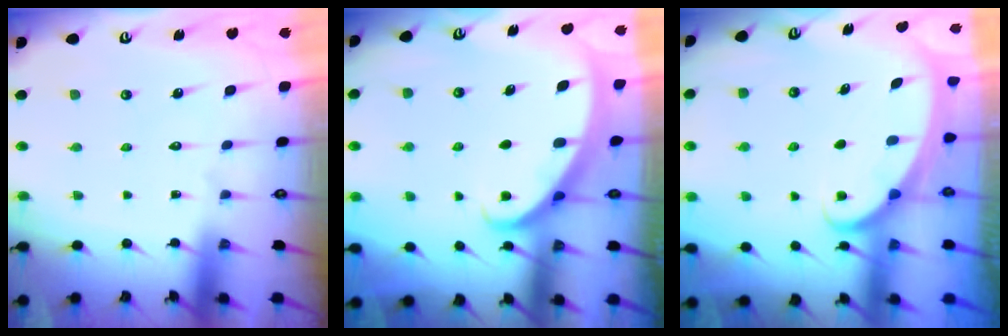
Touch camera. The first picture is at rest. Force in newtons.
{"total": 2.4, "press": 2.4, "slide": 0.3}
{"total": 2.4, "press": 2.3, "slide": 0.3}